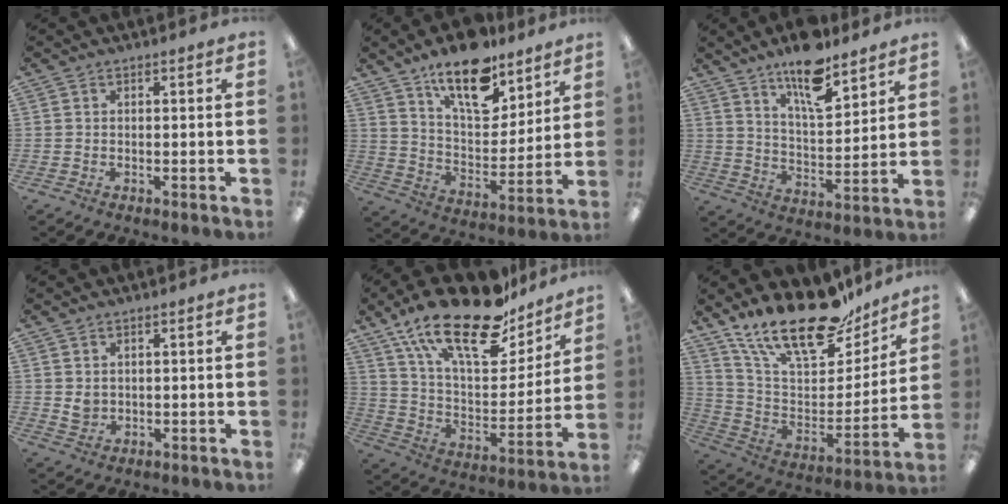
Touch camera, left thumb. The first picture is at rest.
{"total": 17.0, "force": [12.4, 7.1, 9.2], "torque": [-0.148, -0.072, 0.215]}
{"total": 14.0, "force": [10.6, 4.6, 7.8], "torque": [-0.124, -0.062, 0.181]}
{"total": 2.5, "force": [1.2, 2.0, 0.9], "torque": [-0.014, -0.001, 0.020]}
{"total": 25.3, "force": [18.0, 10.0, 14.7], "torque": [-0.244, -0.110, 0.308]}
{"total": 23.0, "force": [18.2, 8.2, 11.5], "torque": [-0.195, -0.124, 0.316]}